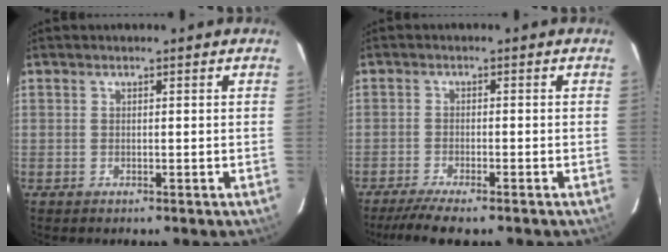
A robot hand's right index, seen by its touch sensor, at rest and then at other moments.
{"total": 6.7, "force": [-5.5, 0.7, 3.8], "torque": [-0.059, -0.013, -0.090]}